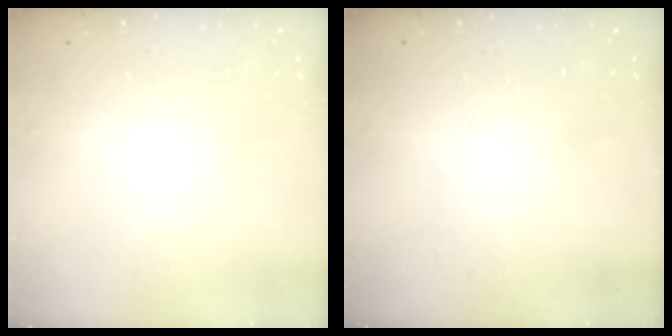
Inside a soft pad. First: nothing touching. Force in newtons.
{"total": 0.0}